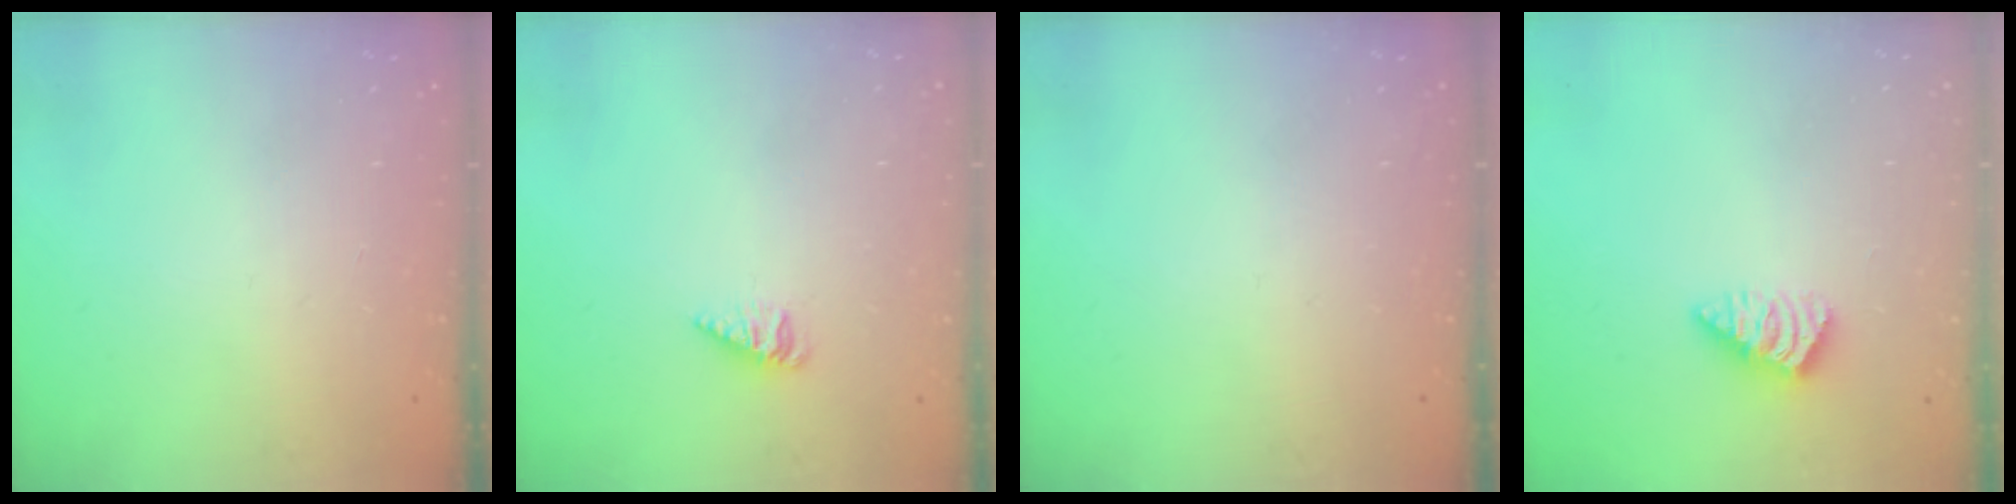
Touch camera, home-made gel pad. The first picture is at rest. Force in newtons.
{"total": 2.0, "press": 2.0, "slide": 0.3}
{"total": 0.0}
{"total": 2.8, "press": 2.7, "slide": 0.5}